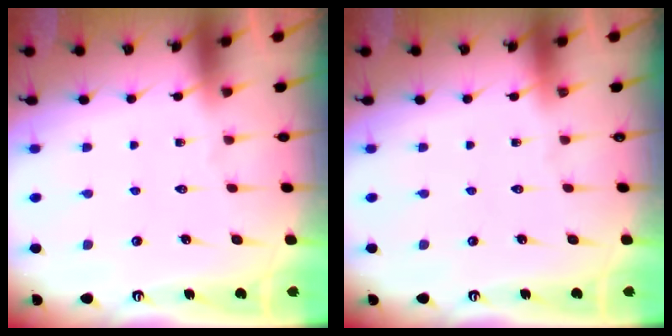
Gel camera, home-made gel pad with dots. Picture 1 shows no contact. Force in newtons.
{"total": 0.0}